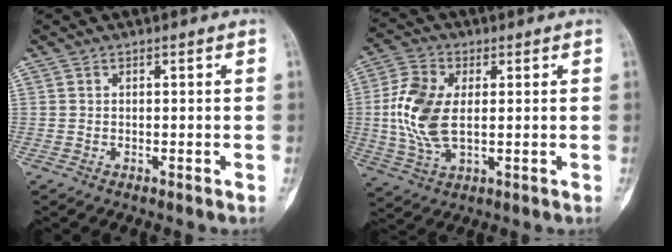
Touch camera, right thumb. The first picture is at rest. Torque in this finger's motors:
{"motor_torque": [-0.72, 1.31, 0.18, -0.07, 0.20]}